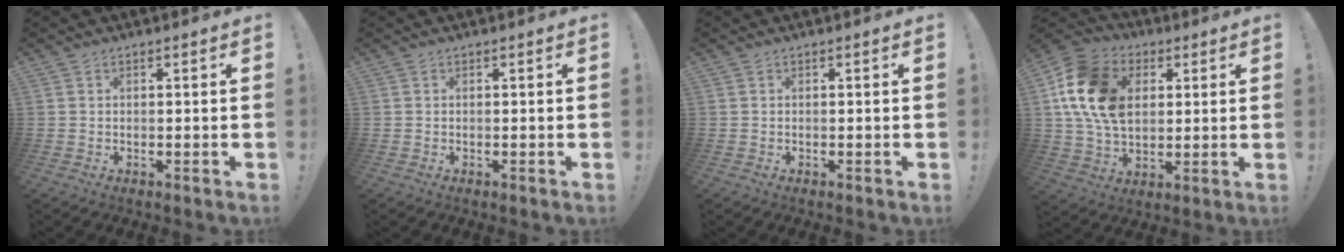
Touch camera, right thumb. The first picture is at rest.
{"total": 0.0}
{"total": 0.0}
{"total": 18.9, "force": [5.3, 14.0, 11.5], "torque": [-0.198, -0.012, 0.102]}